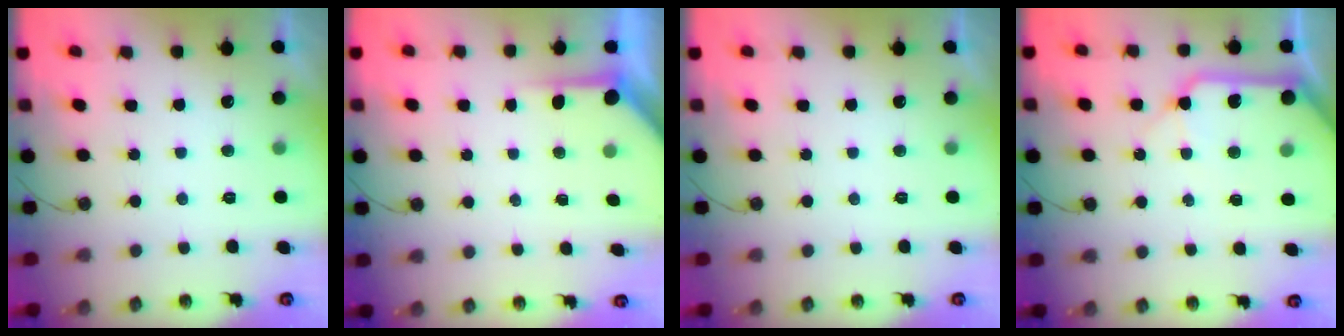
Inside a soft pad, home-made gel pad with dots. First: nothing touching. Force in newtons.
{"total": 3.9, "press": 3.9, "slide": 0.4}
{"total": 0.0}
{"total": 13.2, "press": 13.0, "slide": 2.0}